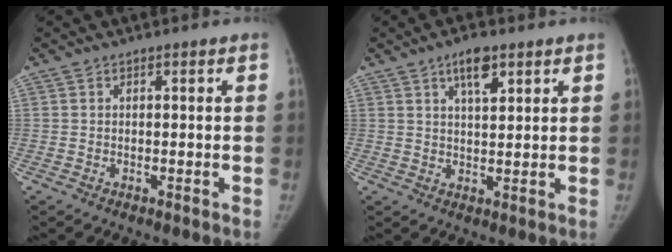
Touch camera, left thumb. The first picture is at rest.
{"total": 5.5, "force": [3.1, 2.1, 4.0], "torque": [-0.056, -0.014, 0.051]}